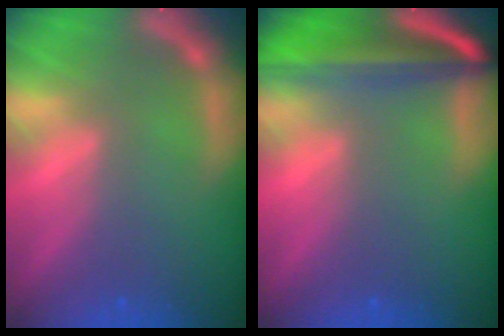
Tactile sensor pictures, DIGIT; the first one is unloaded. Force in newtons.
{"total": 10.0}